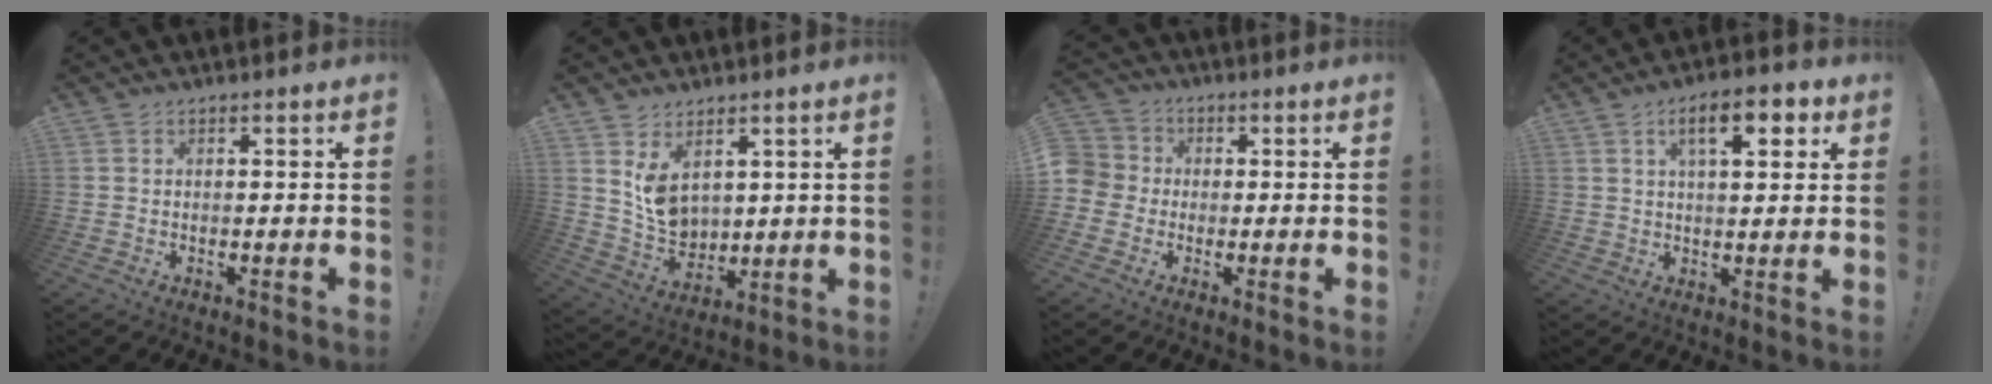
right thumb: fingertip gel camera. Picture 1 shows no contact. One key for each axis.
{"total": 8.5, "fx": 4.1, "fy": 6.1, "fz": 4.3, "tx": -0.078, "ty": -0.034, "tz": 0.087}
{"total": 5.6, "fx": -1.0, "fy": 5.3, "fz": 1.5, "tx": -0.033, "ty": 0.012, "tz": -0.019}
{"total": 9.7, "fx": 4.0, "fy": 3.5, "fz": 8.1, "tx": -0.112, "ty": -0.005, "tz": 0.060}